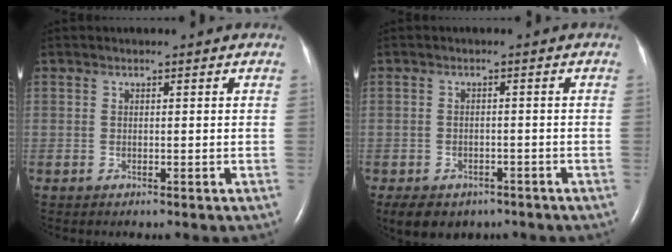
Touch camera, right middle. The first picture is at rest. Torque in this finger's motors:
{"motor_torque": [0.35, -0.32, 0.02, 0.05]}